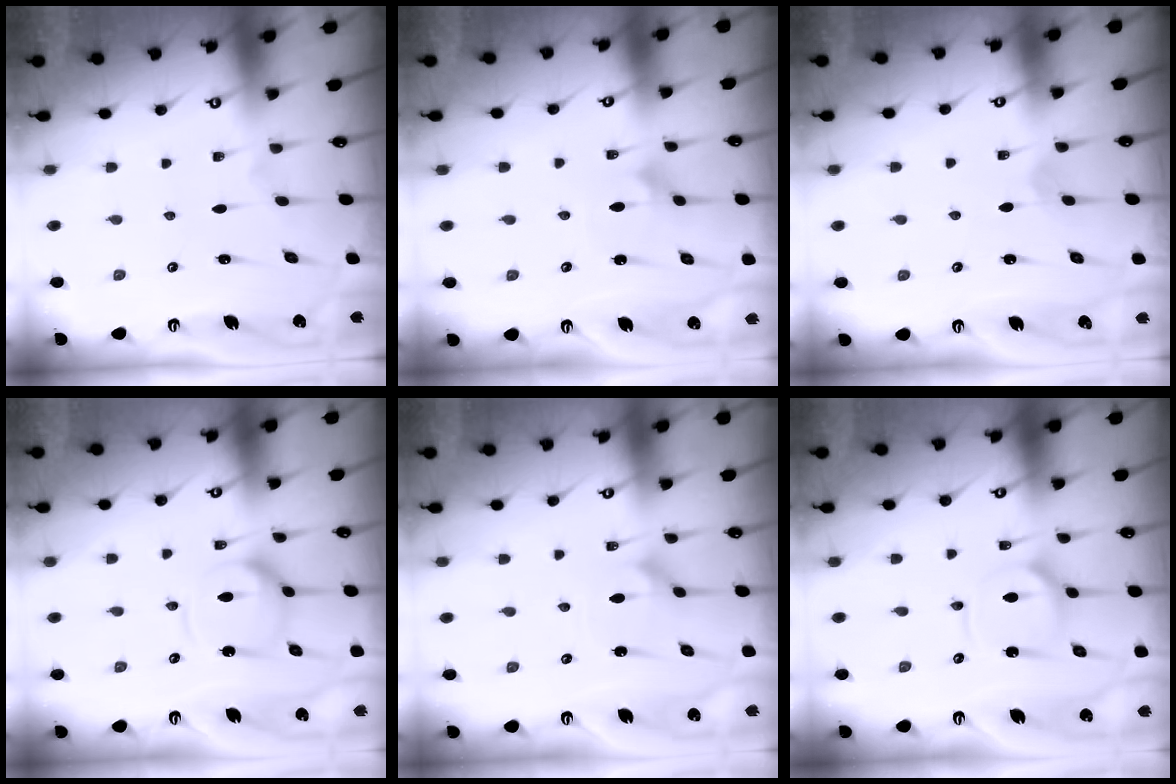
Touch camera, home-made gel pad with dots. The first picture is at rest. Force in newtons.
{"total": 2.7, "press": 2.7, "slide": 0.2}
{"total": 1.5, "press": 1.4, "slide": 0.1}
{"total": 11.9, "press": 11.8, "slide": 1.1}
{"total": 2.2, "press": 2.2, "slide": 0.3}
{"total": 7.4, "press": 7.4, "slide": 0.6}